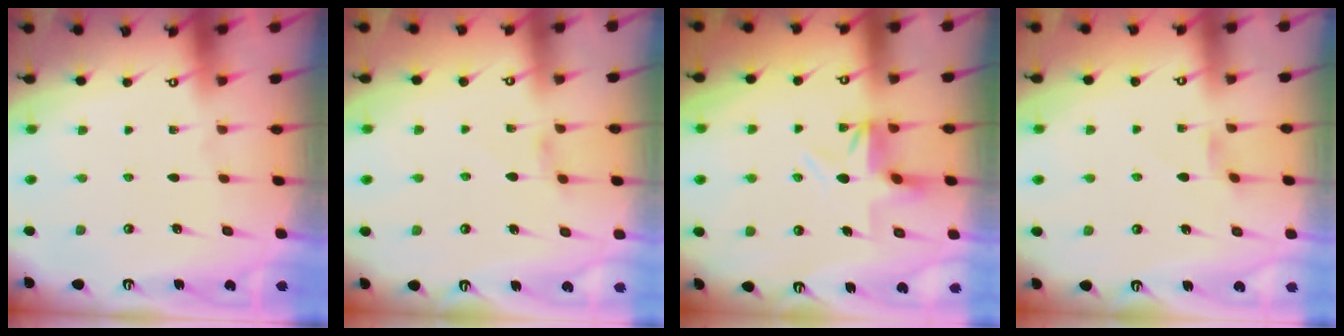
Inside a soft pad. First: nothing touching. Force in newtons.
{"total": 3.1, "press": 3.1, "slide": 0.4}
{"total": 4.6, "press": 4.6, "slide": 0.1}
{"total": 0.9, "press": 0.8, "slide": 0.4}